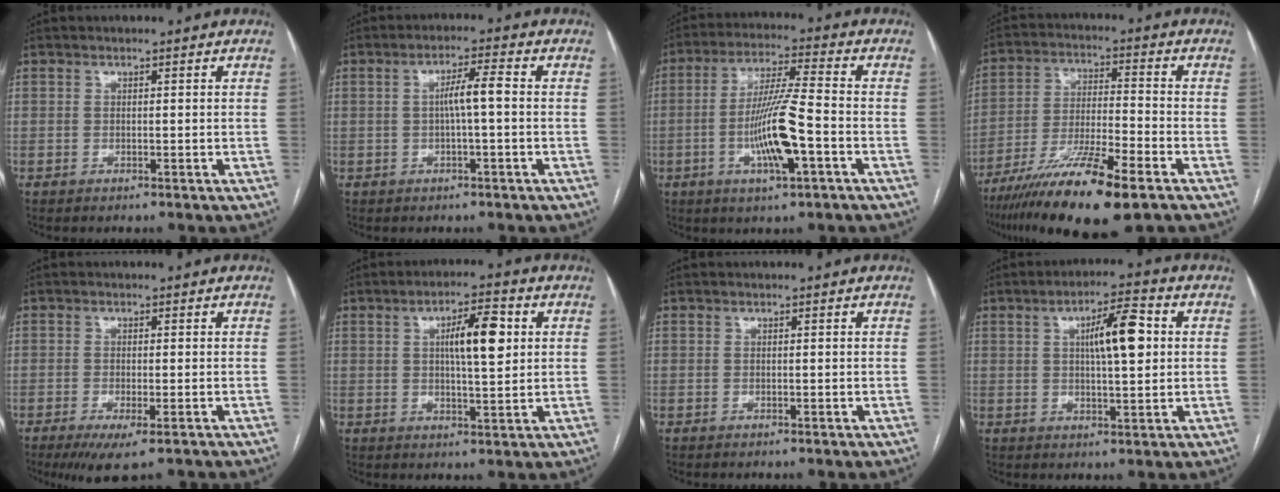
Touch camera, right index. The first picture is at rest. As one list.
[{"total": 4.1, "force": [-0.1, 0.2, 4.1], "torque": [-0.073, 0.010, 0.000]}, {"total": 11.4, "force": [-3.3, 0.7, 10.9], "torque": [-0.209, -0.005, -0.063]}, {"total": 15.4, "force": [-9.8, 1.4, 11.8], "torque": [-0.222, -0.038, -0.174]}, {"total": 5.6, "force": [-3.8, 1.0, 4.0], "torque": [-0.057, -0.015, -0.056]}, {"total": 7.9, "force": [1.9, 1.7, 7.5], "torque": [-0.123, 0.012, 0.032]}, {"total": 0.0}, {"total": 8.4, "force": [1.8, 1.7, 8.0], "torque": [-0.131, 0.015, 0.030]}]